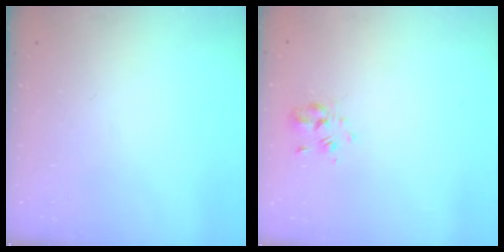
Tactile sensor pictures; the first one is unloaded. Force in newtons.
{"total": 2.0, "press": 1.7, "slide": 0.9}